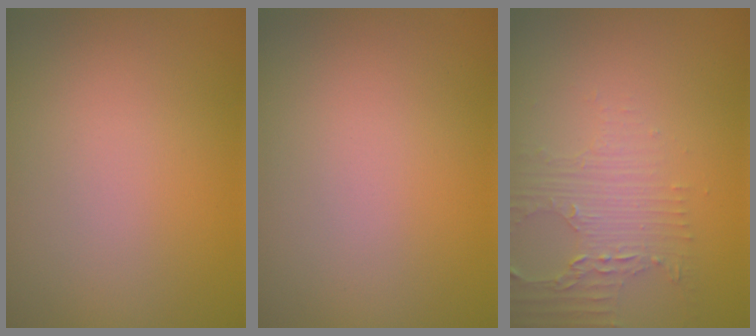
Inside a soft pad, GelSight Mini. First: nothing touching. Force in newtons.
{"total": 0.0}
{"total": 3.5, "press": 2.6, "slide": 2.4}